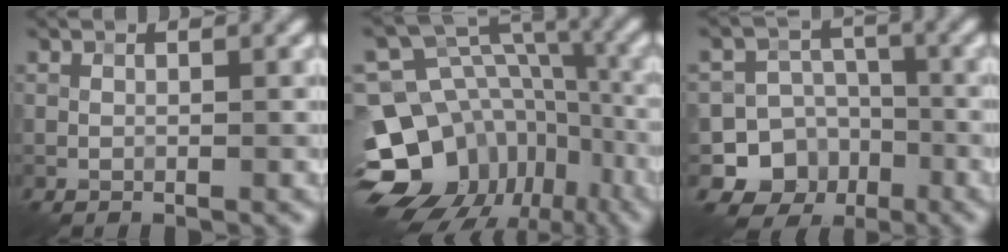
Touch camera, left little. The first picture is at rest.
{"total": 17.5, "force": [-7.6, 13.9, 7.3], "torque": [-0.145, -0.017, -0.110]}
{"total": 10.1, "force": [-4.4, 9.0, 1.5], "torque": [-0.006, -0.017, -0.092]}